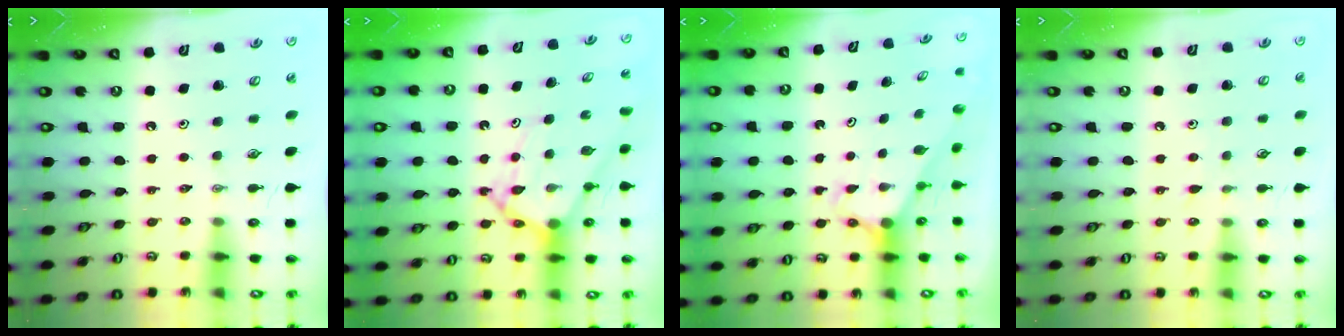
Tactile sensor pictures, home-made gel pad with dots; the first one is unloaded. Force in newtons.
{"total": 10.1, "press": 10.1, "slide": 0.9}
{"total": 2.7, "press": 2.7, "slide": 0.0}
{"total": 2.3, "press": 2.2, "slide": 0.4}